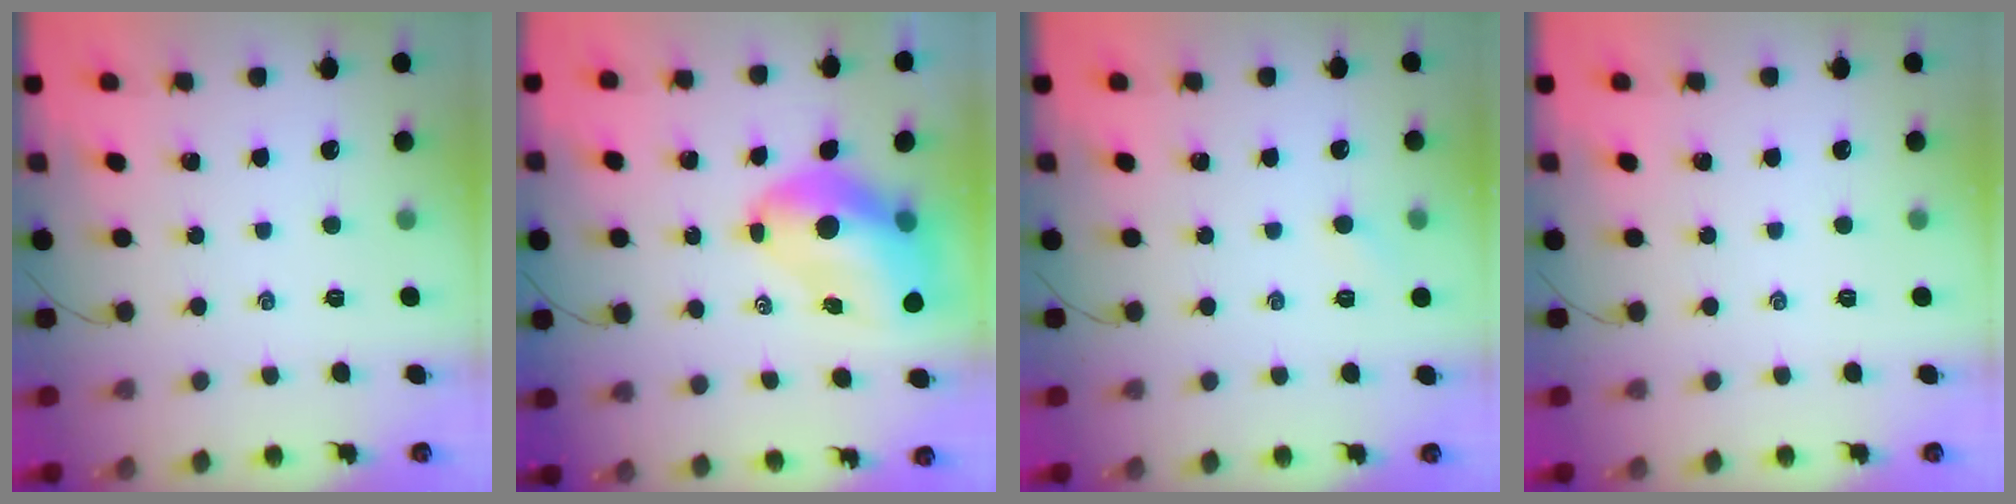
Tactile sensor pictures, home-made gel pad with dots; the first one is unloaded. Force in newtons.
{"total": 11.7, "press": 11.3, "slide": 3.3}
{"total": 3.4, "press": 3.2, "slide": 1.0}
{"total": 0.0}